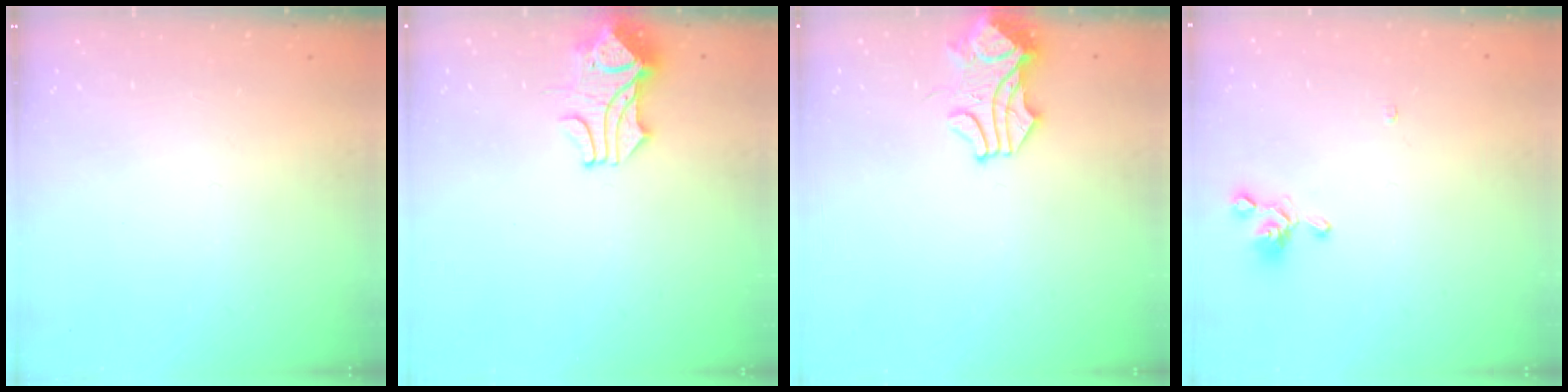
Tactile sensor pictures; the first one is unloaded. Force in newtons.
{"total": 1.8, "press": 1.4, "slide": 1.1}
{"total": 1.7, "press": 1.5, "slide": 0.8}
{"total": 2.4, "press": 2.3, "slide": 0.7}